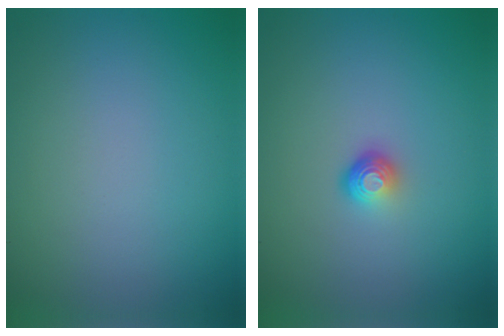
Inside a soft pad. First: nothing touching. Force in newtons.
{"total": 1.8, "press": 1.2, "slide": 1.4}